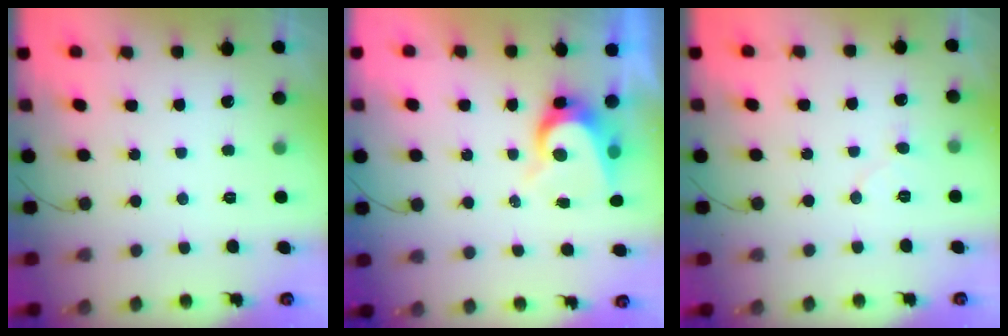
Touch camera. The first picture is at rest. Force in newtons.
{"total": 6.5, "press": 6.5, "slide": 0.7}
{"total": 5.8, "press": 5.8, "slide": 0.5}